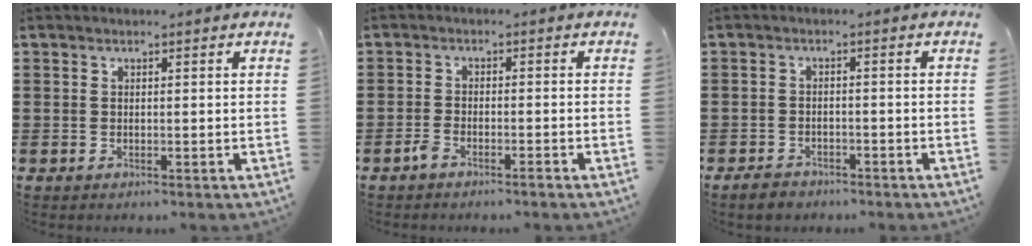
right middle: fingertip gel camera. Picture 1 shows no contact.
{"total": 2.0, "force": [-1.6, 0.2, 1.1], "torque": [-0.028, -0.003, -0.032]}
{"total": 2.2, "force": [-2.0, 0.9, 0.4], "torque": [-0.012, 0.006, -0.042]}